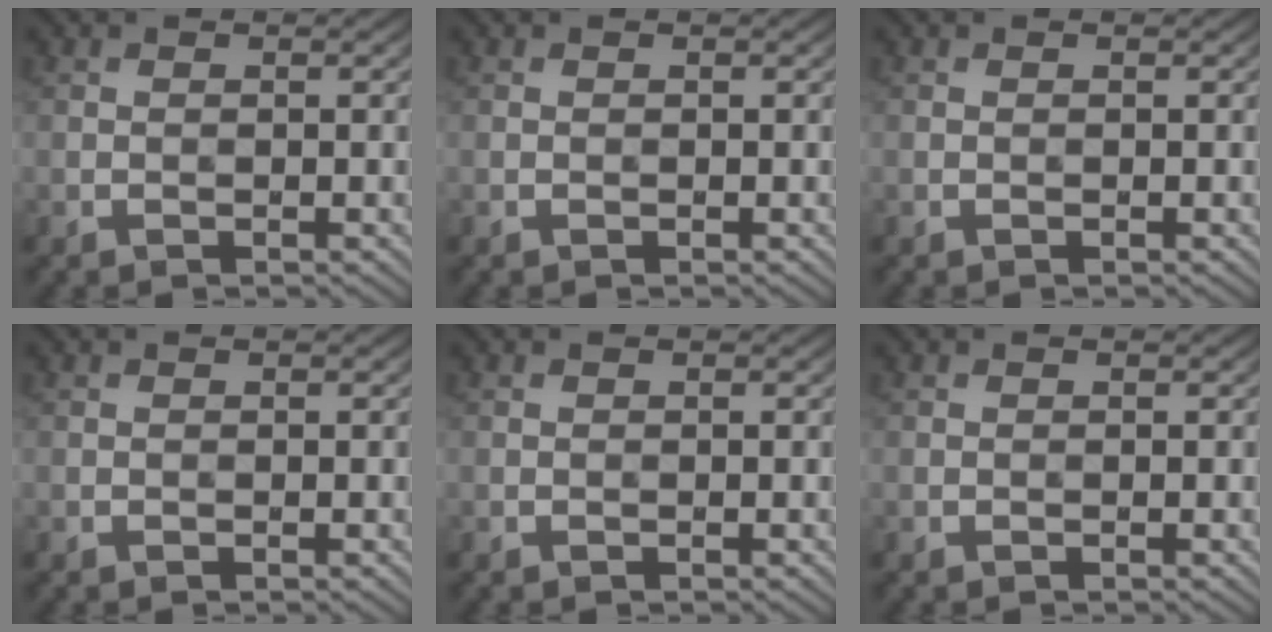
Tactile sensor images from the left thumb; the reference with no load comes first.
{"total": 0.0}
{"total": 0.0}
{"total": 0.0}
{"total": 0.0}
{"total": 0.0}